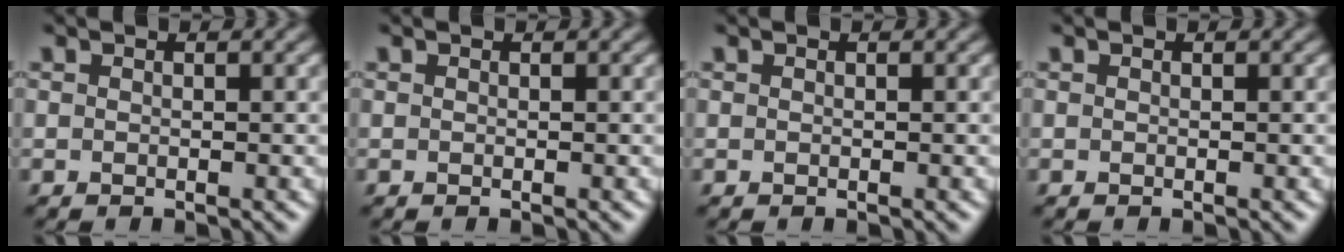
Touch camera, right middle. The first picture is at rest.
{"total": 0.0}
{"total": 0.0}
{"total": 0.0}